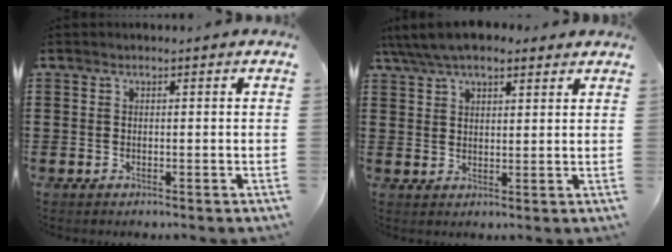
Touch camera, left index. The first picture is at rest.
{"total": 6.4, "force": [5.2, 2.1, 3.2], "torque": [-0.076, -0.001, 0.097]}